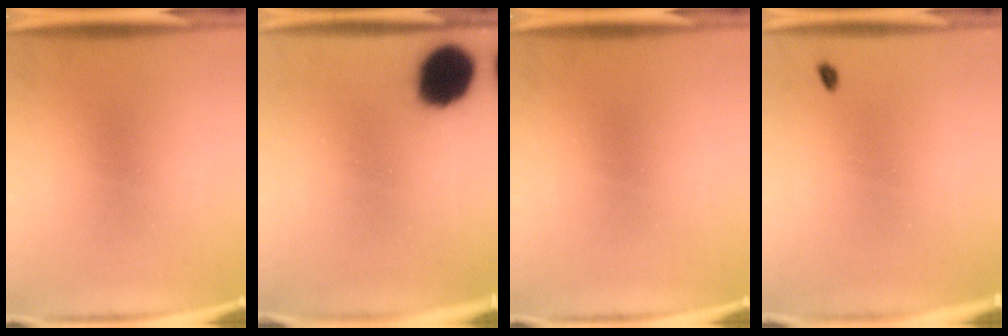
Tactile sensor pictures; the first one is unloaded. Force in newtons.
{"total": 15.2}
{"total": 0.0}
{"total": 1.1}